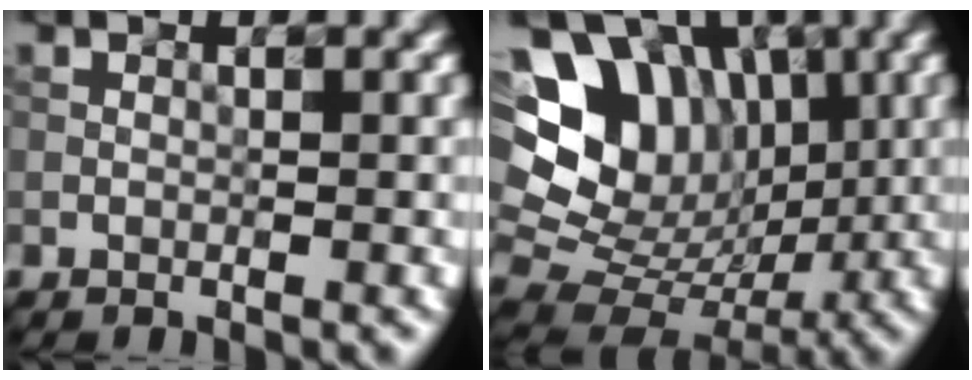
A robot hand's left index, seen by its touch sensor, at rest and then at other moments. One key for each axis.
{"total": 15.4, "fx": 5.3, "fy": 12.2, "fz": 7.8, "tx": -0.171, "ty": 0.049, "tz": 0.096}